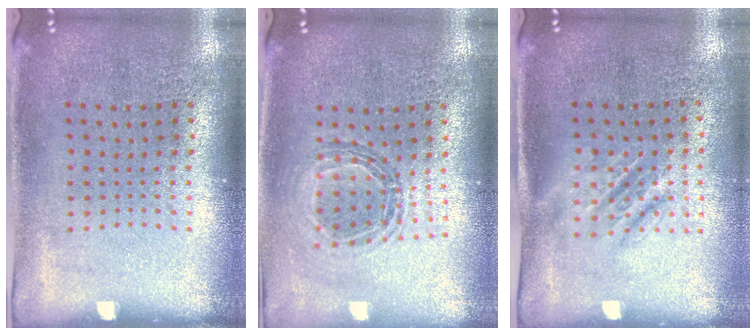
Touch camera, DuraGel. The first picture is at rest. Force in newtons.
{"total": 0.8, "press": 0.8, "slide": 0.1}
{"total": 1.5, "press": 1.3, "slide": 0.8}